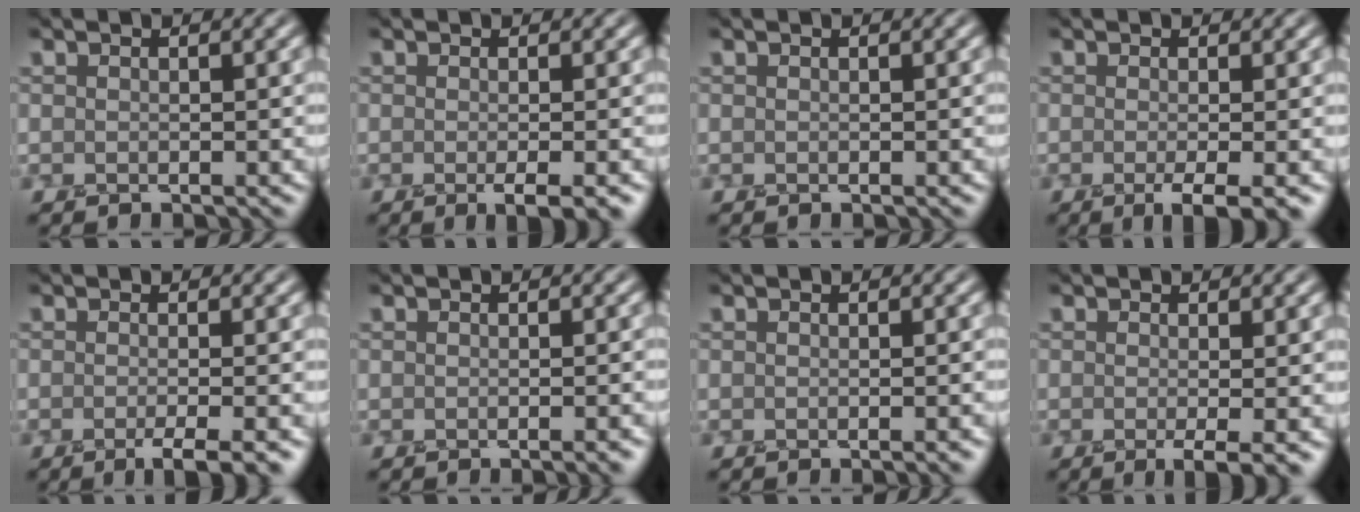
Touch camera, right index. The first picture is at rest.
{"total": 2.7, "force": [-1.1, 0.5, 2.3], "torque": [-0.021, -0.012, -0.016]}
{"total": 0.0}
{"total": 3.5, "force": [-1.6, 0.7, 3.1], "torque": [-0.038, -0.018, -0.023]}
{"total": 3.5, "force": [-1.9, 0.7, 2.8], "torque": [-0.027, -0.014, -0.033]}
{"total": 1.7, "force": [-1.0, 0.5, 1.3], "torque": [0.003, -0.010, -0.010]}
{"total": 1.4, "force": [-0.9, 0.4, 1.0], "torque": [0.002, -0.010, -0.010]}
{"total": 3.2, "force": [-1.2, 0.6, 2.9], "torque": [-0.033, -0.014, -0.016]}